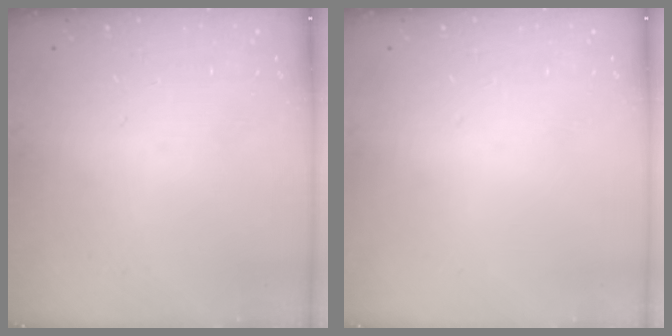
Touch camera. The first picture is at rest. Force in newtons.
{"total": 0.0}